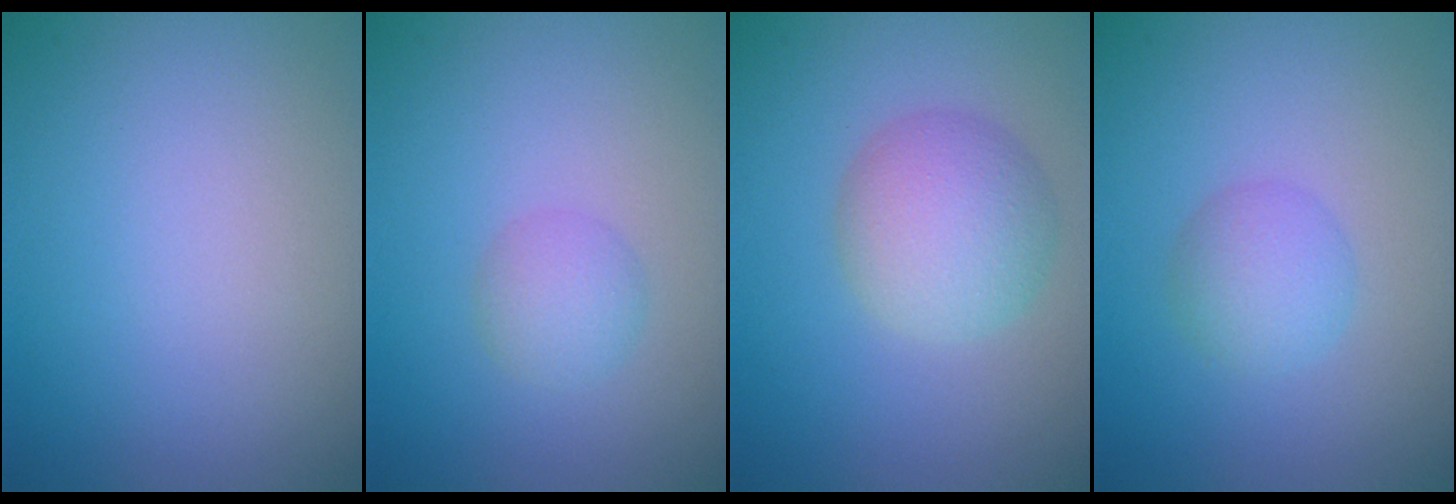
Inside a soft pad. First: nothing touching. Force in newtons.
{"total": 1.9, "press": 1.9, "slide": 0.0}
{"total": 4.7, "press": 4.7, "slide": 0.1}
{"total": 2.5, "press": 2.5, "slide": 0.1}